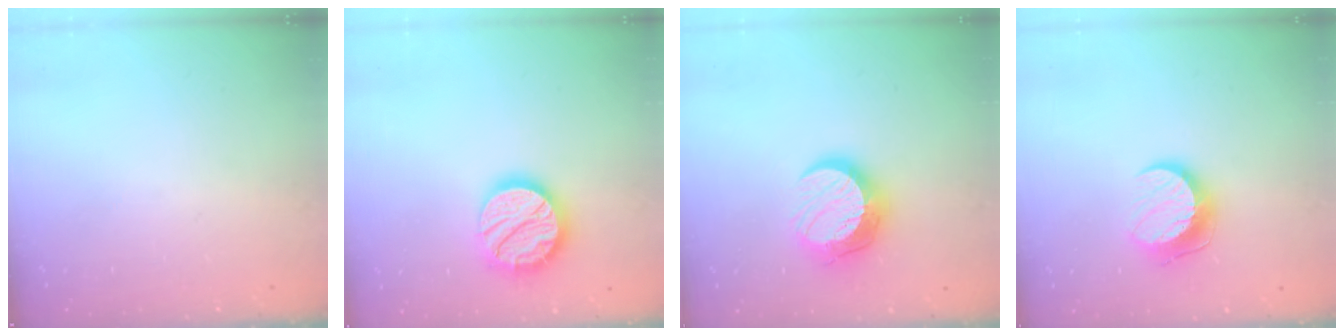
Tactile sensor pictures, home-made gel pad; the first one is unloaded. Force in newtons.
{"total": 17.0, "press": 17.0, "slide": 0.8}
{"total": 12.3, "press": 12.2, "slide": 1.0}
{"total": 10.1, "press": 10.1, "slide": 0.2}